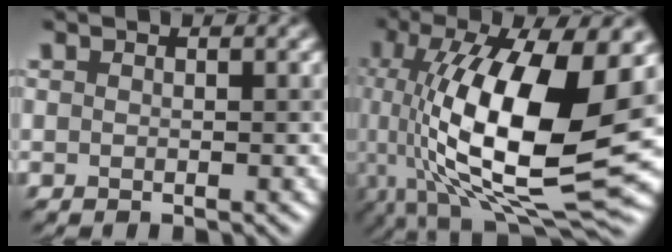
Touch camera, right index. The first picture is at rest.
{"total": 15.7, "force": [0.2, 6.1, 14.4], "torque": [-0.266, -0.003, 0.003]}